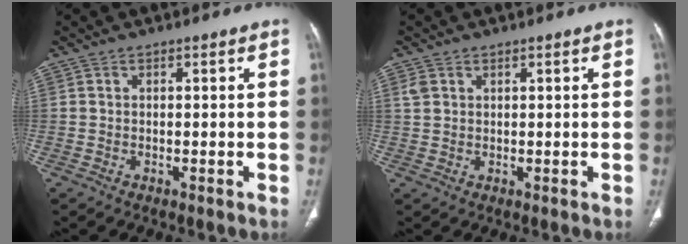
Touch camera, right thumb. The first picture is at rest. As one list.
[{"total": 2.0, "force": [1.0, 1.4, 1.0], "torque": [-0.020, 0.002, 0.027]}]